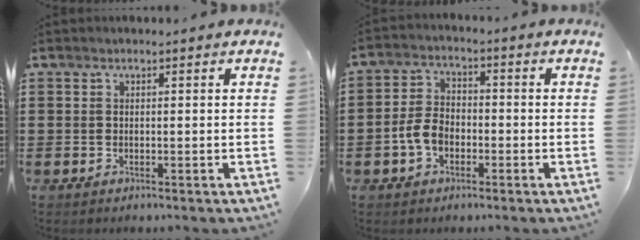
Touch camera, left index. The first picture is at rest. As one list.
[{"total": 5.1, "force": [-1.8, 3.3, 3.4], "torque": [-0.090, 0.002, -0.041]}]